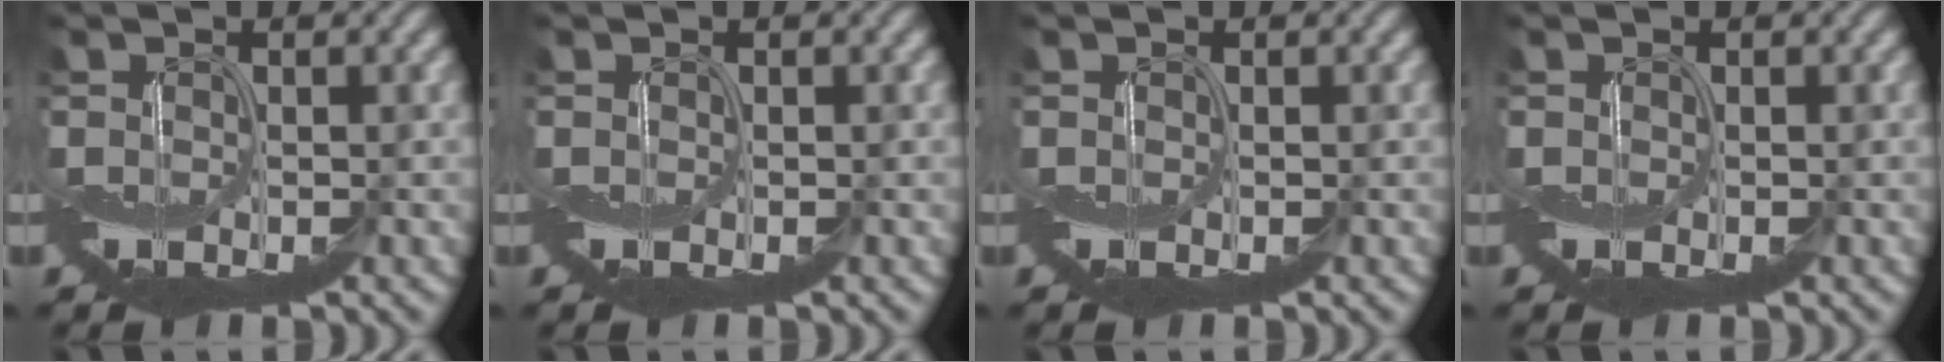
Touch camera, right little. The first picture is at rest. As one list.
[{"total": 0.0}, {"total": 0.0}, {"total": 0.0}]